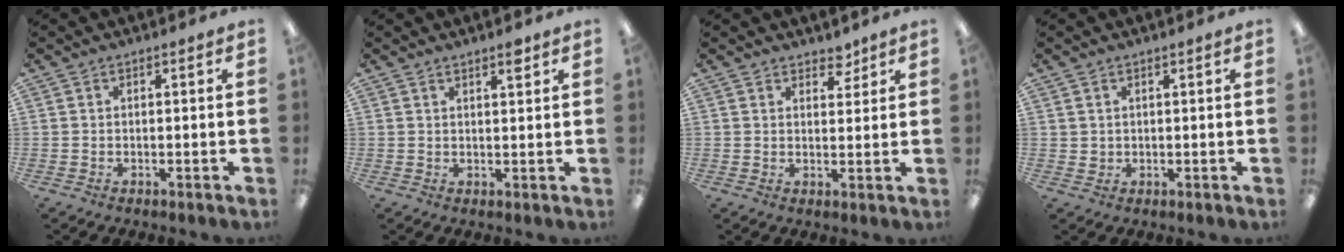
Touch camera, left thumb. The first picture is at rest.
{"total": 2.7, "force": [2.2, 0.6, 1.4], "torque": [-0.016, -0.008, 0.036]}
{"total": 3.7, "force": [3.2, 1.8, 0.7], "torque": [0.004, -0.017, 0.055]}
{"total": 1.6, "force": [1.0, 1.2, 0.2], "torque": [-0.005, 0.001, 0.019]}